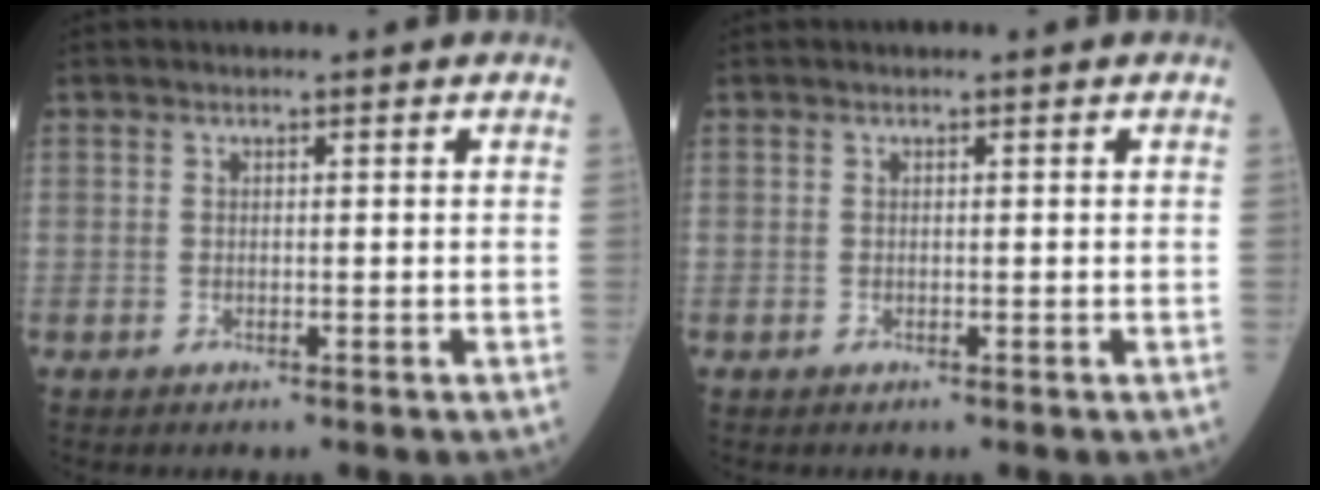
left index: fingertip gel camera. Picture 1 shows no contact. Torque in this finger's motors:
{"motor_torque": [0.05, 0.05, 0.00, -0.01]}